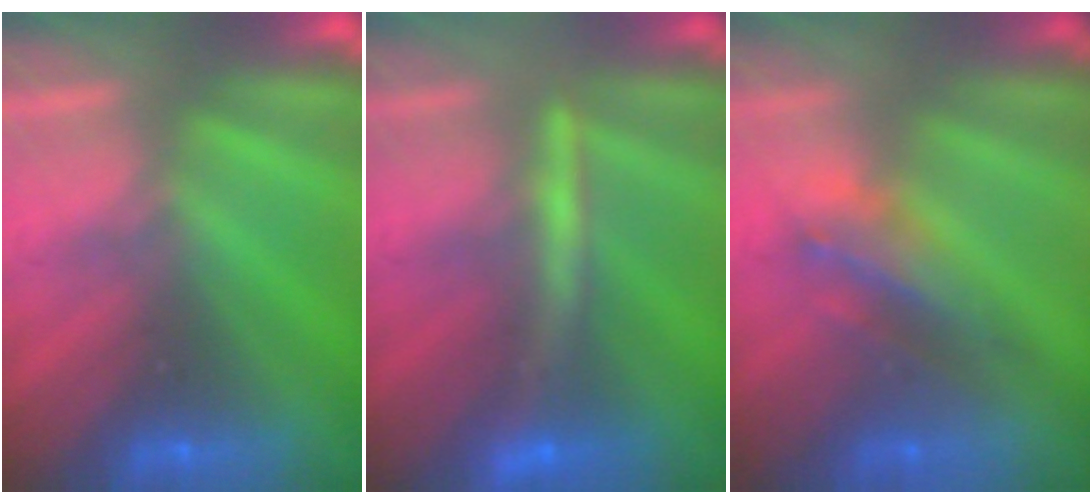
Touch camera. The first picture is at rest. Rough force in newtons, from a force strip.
{"total": 2.8}
{"total": 2.7}